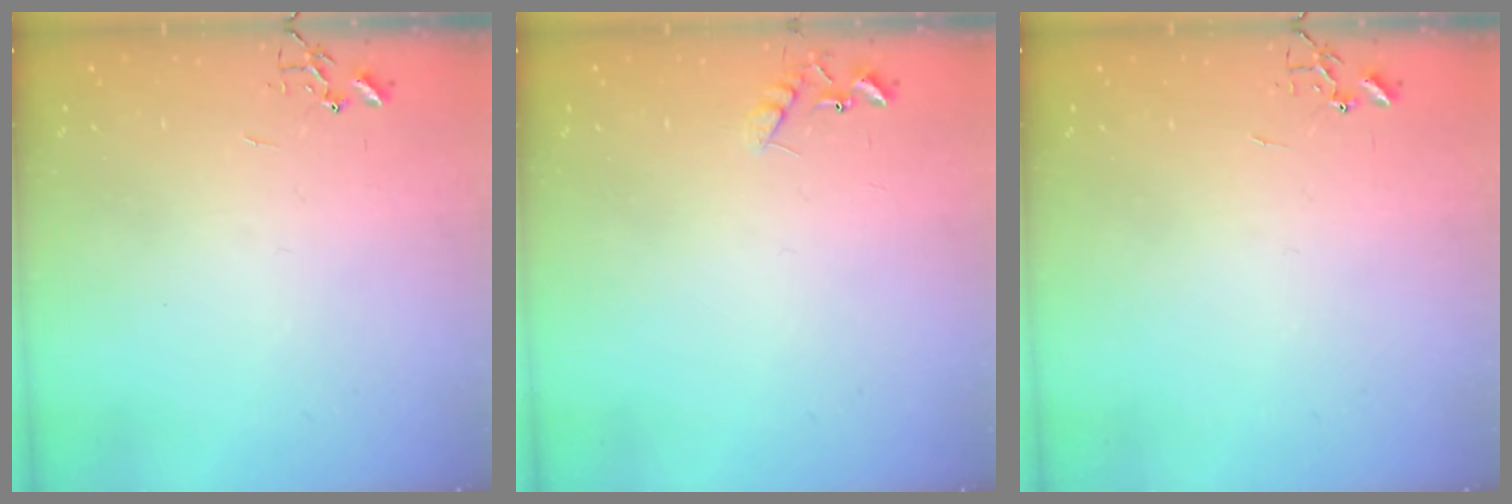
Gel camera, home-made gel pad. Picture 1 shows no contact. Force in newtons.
{"total": 7.6, "press": 7.6, "slide": 0.7}
{"total": 0.0}